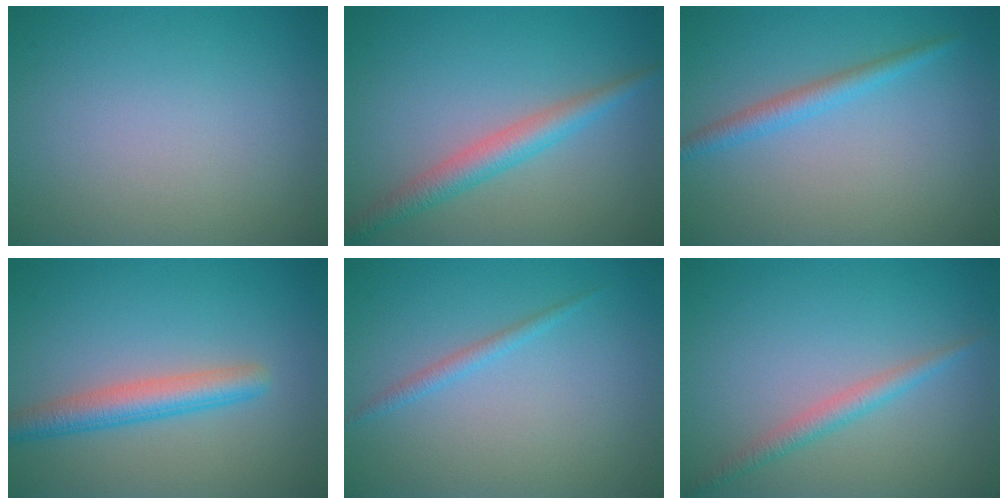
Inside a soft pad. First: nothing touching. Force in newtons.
{"total": 3.2, "press": 3.2, "slide": 0.1}
{"total": 2.0, "press": 2.0, "slide": 0.1}
{"total": 3.6, "press": 3.6, "slide": 0.0}
{"total": 1.2, "press": 1.2, "slide": 0.1}
{"total": 2.0, "press": 2.0, "slide": 0.1}